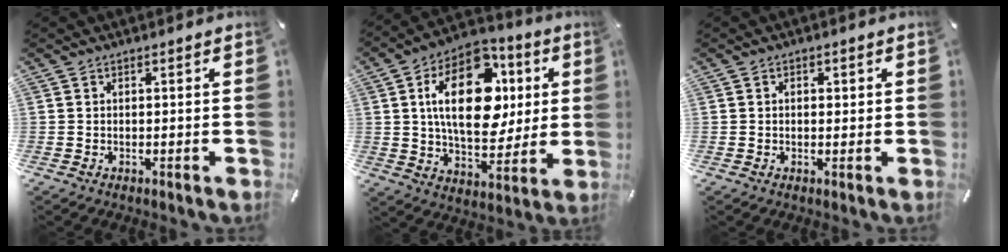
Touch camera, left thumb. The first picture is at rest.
{"total": 22.2, "force": [5.3, 13.7, 16.7], "torque": [-0.292, -0.004, 0.086]}
{"total": 1.2, "force": [0.1, 1.0, 0.7], "torque": [-0.006, 0.003, -0.003]}